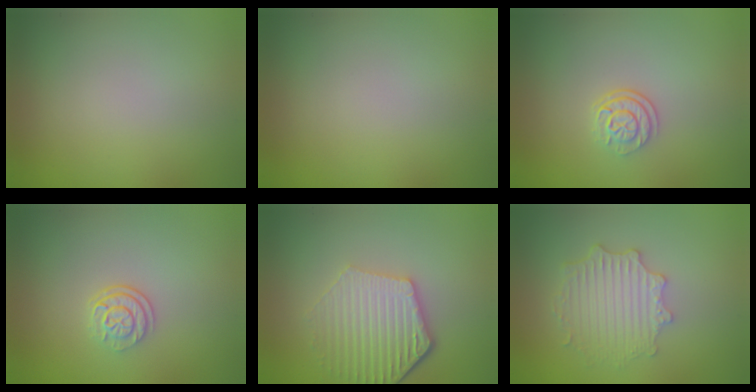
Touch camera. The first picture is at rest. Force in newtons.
{"total": 0.0}
{"total": 2.5, "press": 1.8, "slide": 1.7}
{"total": 2.5, "press": 1.8, "slide": 1.7}
{"total": 5.6, "press": 4.2, "slide": 3.7}
{"total": 4.1, "press": 3.4, "slide": 2.3}